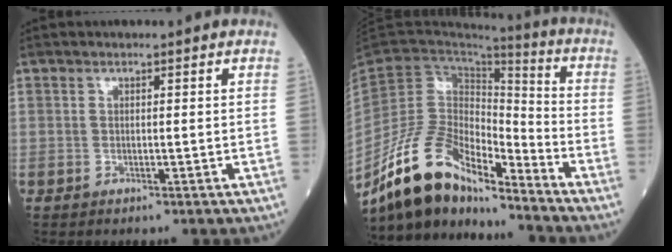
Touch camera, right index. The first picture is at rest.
{"total": 14.5, "force": [-12.3, 4.5, 6.3], "torque": [-0.130, 0.032, -0.230]}